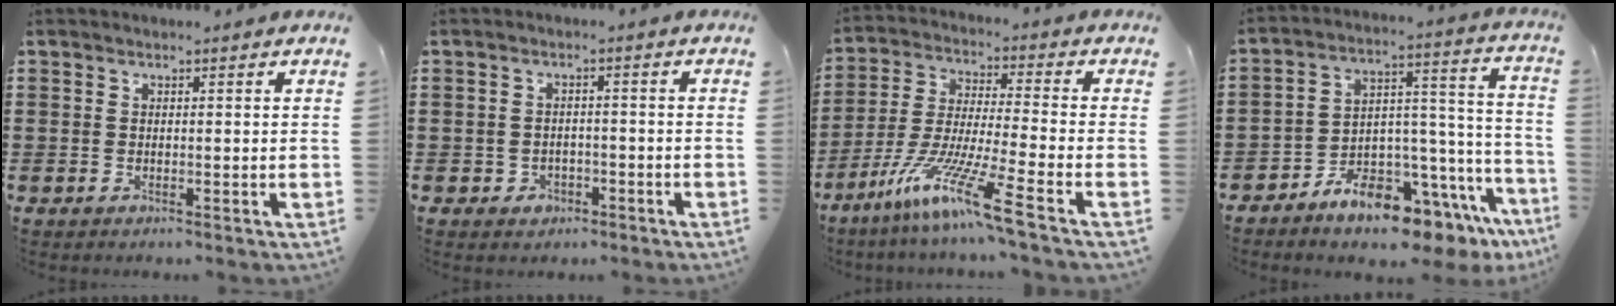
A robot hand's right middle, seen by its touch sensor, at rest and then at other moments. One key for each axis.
{"total": 1.6, "fx": -1.1, "fy": 1.0, "fz": 0.3, "tx": -0.014, "ty": -0.002, "tz": -0.025}
{"total": 11.3, "fx": -7.8, "fy": -0.1, "fz": 8.2, "tx": -0.176, "ty": -0.016, "tz": -0.156}
{"total": 8.8, "fx": -8.0, "fy": 2.2, "fz": 2.8, "tx": -0.045, "ty": 0.011, "tz": -0.149}